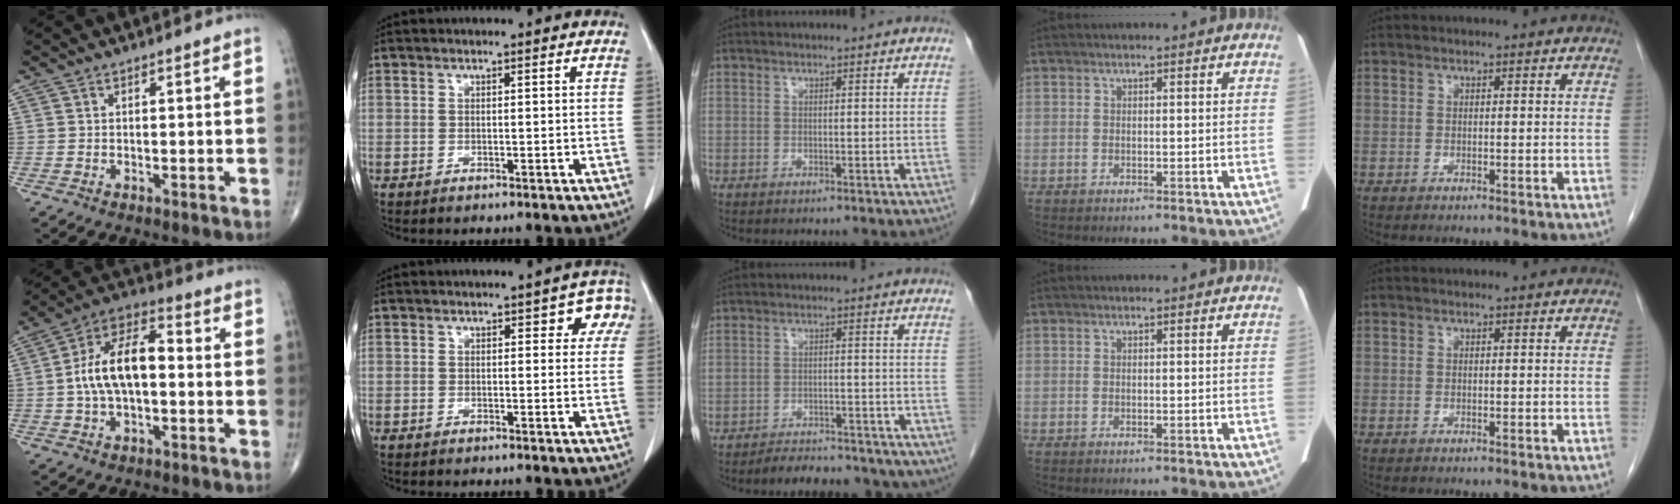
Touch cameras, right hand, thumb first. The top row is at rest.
{"thumb": {"total": 13.3, "force": [-0.3, 6.8, 11.4], "torque": [-0.208, 0.038, -0.013]}, "index": {"total": 4.2, "force": [1.8, 2.5, 2.8], "torque": [-0.011, 0.012, 0.011]}, "middle": {"total": 10.4, "force": [-9.3, 3.4, 3.2], "torque": [-0.038, 0.008, -0.112]}}